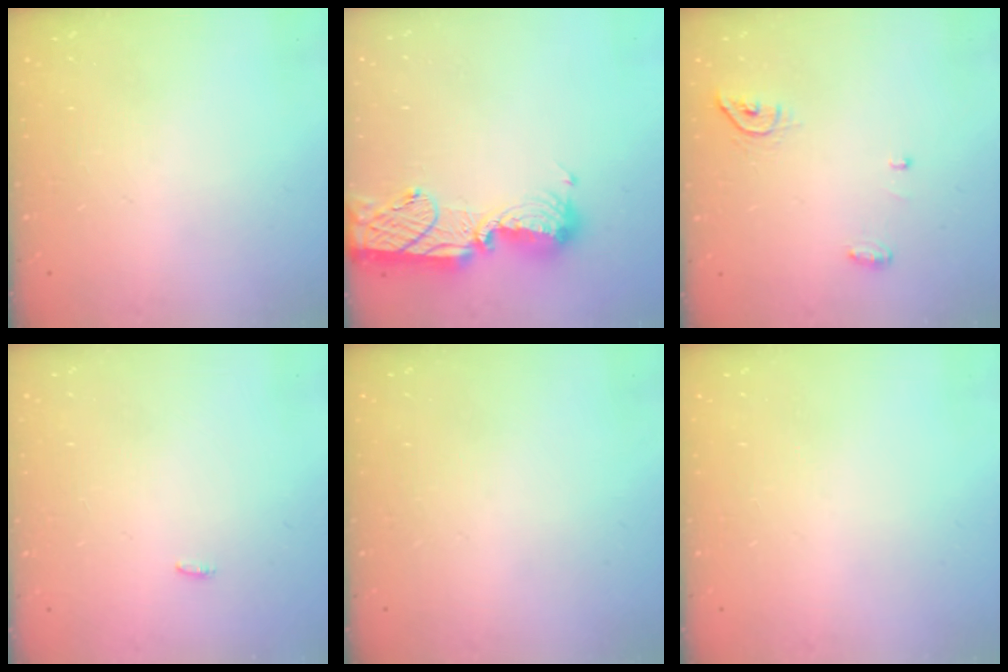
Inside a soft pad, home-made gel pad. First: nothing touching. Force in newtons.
{"total": 15.3, "press": 14.8, "slide": 4.0}
{"total": 5.2, "press": 5.2, "slide": 0.1}
{"total": 3.3, "press": 1.6, "slide": 2.9}
{"total": 0.0}
{"total": 0.0}